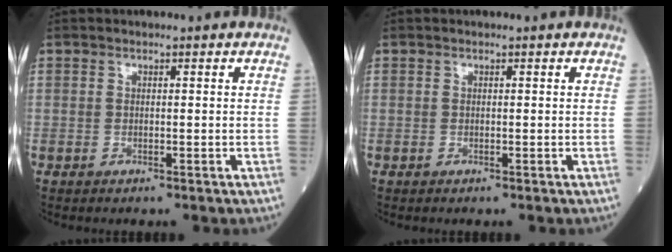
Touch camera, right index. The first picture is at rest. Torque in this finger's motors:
{"motor_torque": [0.00, 0.00, 0.00, 0.00]}